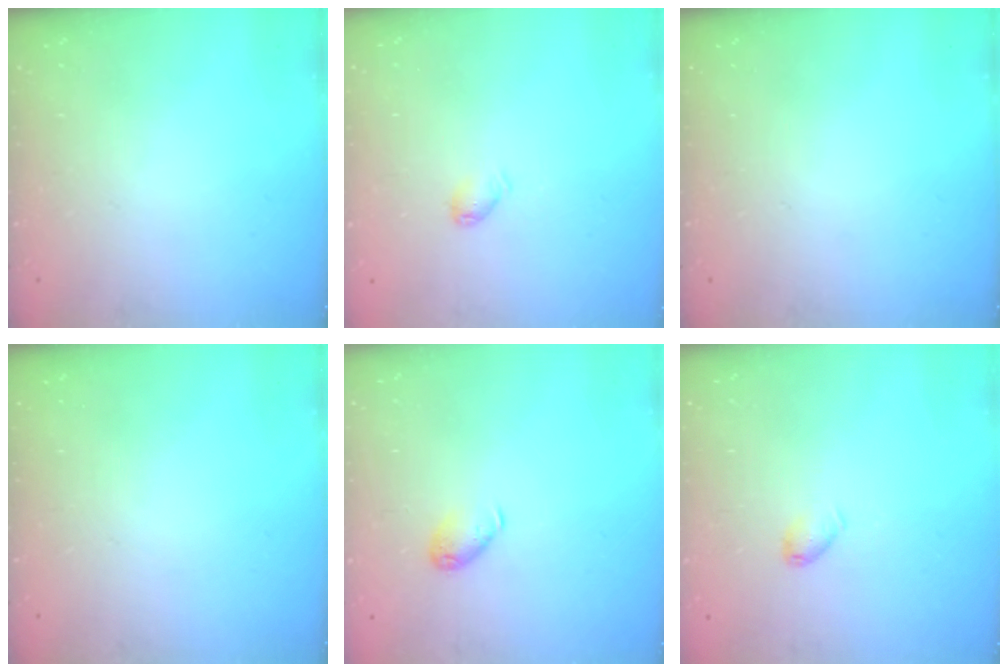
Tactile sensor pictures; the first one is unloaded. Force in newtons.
{"total": 3.0, "press": 3.0, "slide": 0.4}
{"total": 0.0}
{"total": 0.0}
{"total": 5.5, "press": 5.5, "slide": 0.4}
{"total": 3.5, "press": 3.5, "slide": 0.6}